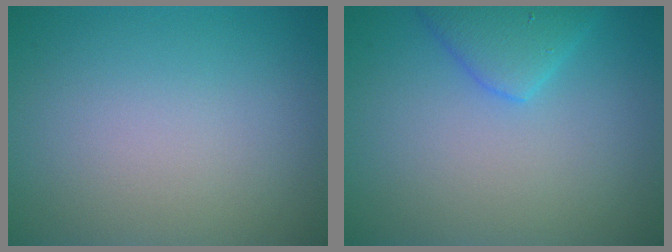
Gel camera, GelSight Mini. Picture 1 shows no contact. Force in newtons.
{"total": 3.1, "press": 3.0, "slide": 0.3}